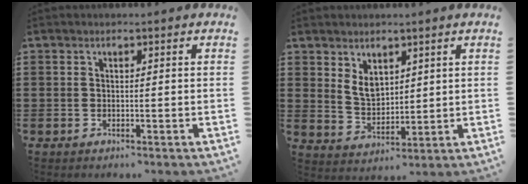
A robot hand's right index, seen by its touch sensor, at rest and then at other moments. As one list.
[{"total": 4.6, "force": [2.5, 2.9, 2.5], "torque": [-0.049, 0.001, 0.045]}]